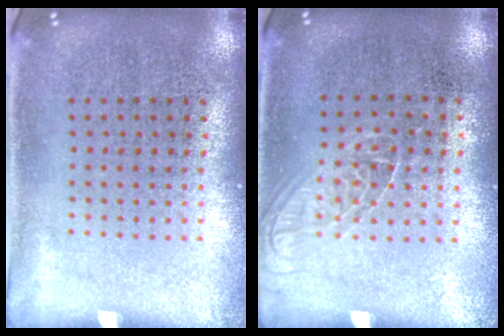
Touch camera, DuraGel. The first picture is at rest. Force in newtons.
{"total": 1.2, "press": 1.1, "slide": 0.5}